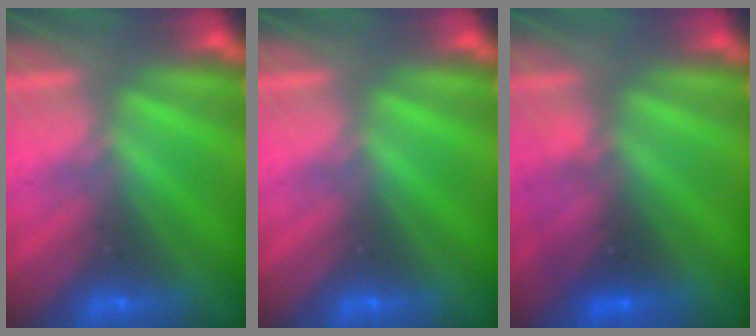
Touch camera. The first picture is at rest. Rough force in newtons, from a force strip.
{"total": 0.0}
{"total": 2.7}